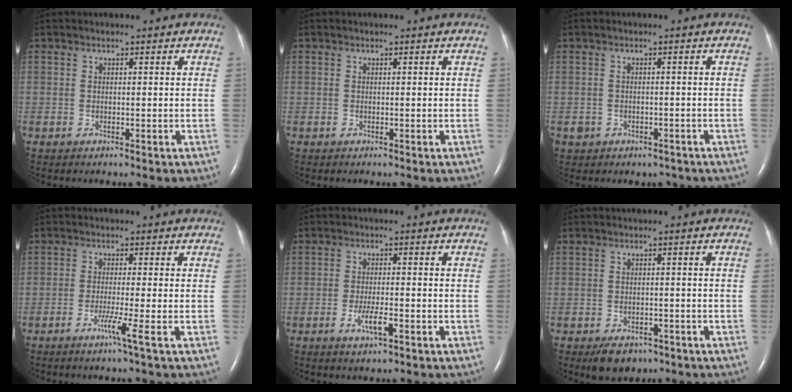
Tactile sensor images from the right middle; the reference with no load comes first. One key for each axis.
{"total": 0.0}
{"total": 3.1, "fx": -1.9, "fy": 2.4, "fz": 0.2, "tx": -0.004, "ty": 0.011, "tz": -0.021}
{"total": 3.4, "fx": -1.7, "fy": -1.0, "fz": 2.7, "tx": -0.056, "ty": -0.009, "tz": -0.037}
{"total": 3.5, "fx": -1.6, "fy": 0.5, "fz": 3.1, "tx": -0.062, "ty": -0.003, "tz": -0.028}
{"total": 4.3, "fx": -3.0, "fy": 2.5, "fz": 1.8, "tx": -0.031, "ty": -0.001, "tz": -0.037}